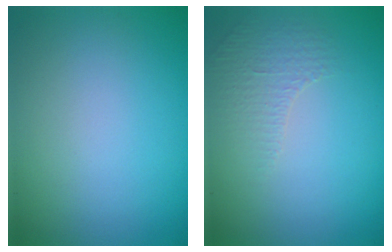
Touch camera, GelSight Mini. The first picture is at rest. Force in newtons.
{"total": 1.1, "press": 0.7, "slide": 0.8}